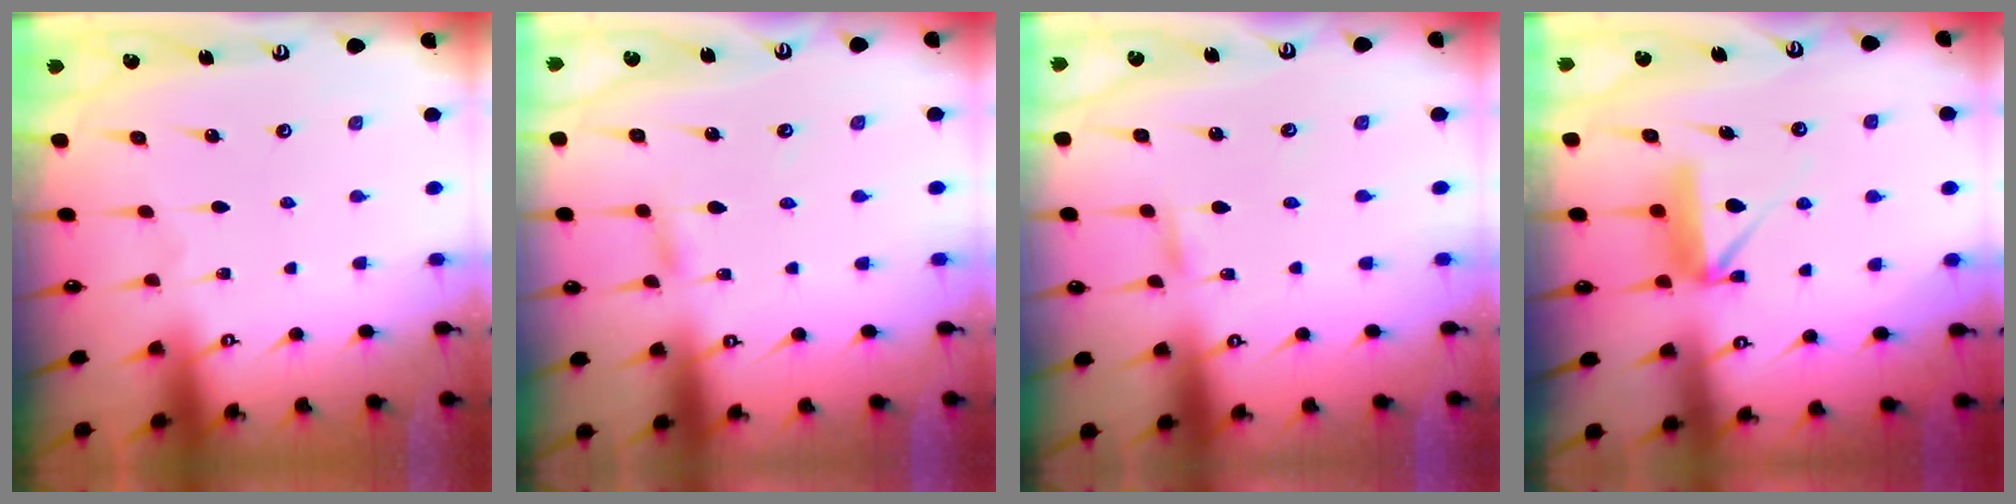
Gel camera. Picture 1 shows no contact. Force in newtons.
{"total": 2.4, "press": 2.4, "slide": 0.2}
{"total": 1.8, "press": 1.8, "slide": 0.1}
{"total": 9.6, "press": 9.6, "slide": 0.3}